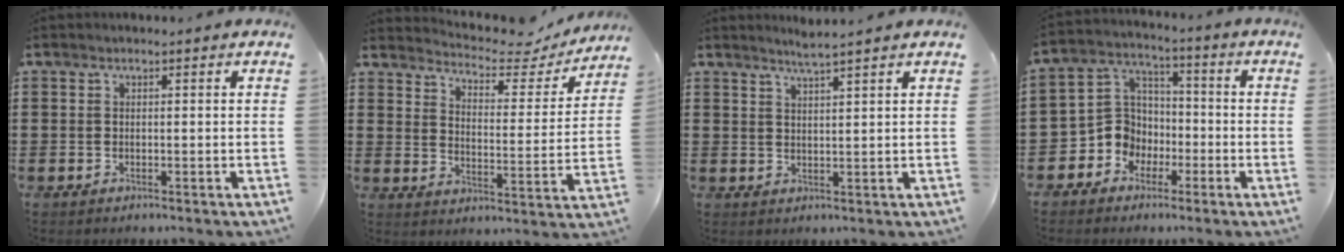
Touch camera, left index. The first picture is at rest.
{"total": 4.5, "force": [4.2, 1.1, 1.0], "torque": [-0.037, -0.032, 0.065]}
{"total": 2.8, "force": [2.5, -0.5, 1.1], "torque": [-0.026, -0.004, 0.047]}
{"total": 7.7, "force": [-2.9, 6.9, 2.0], "torque": [-0.088, 0.007, -0.062]}